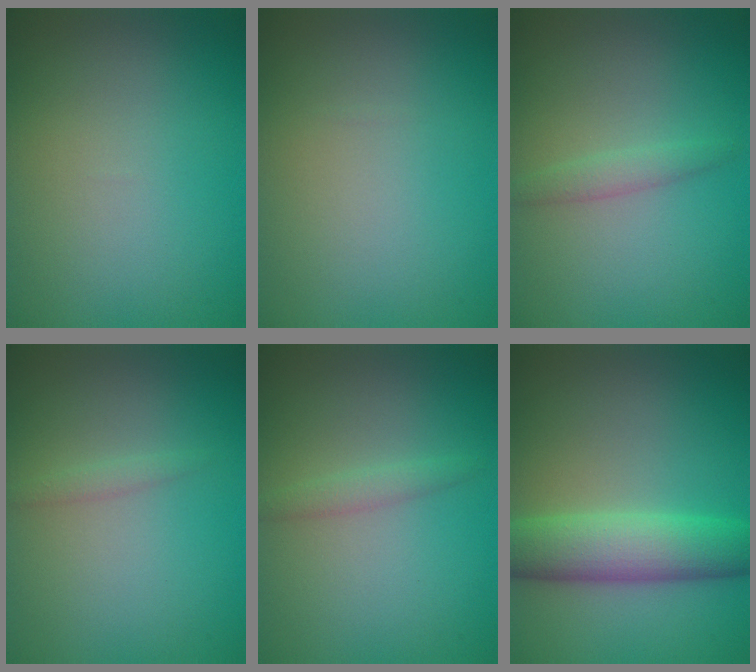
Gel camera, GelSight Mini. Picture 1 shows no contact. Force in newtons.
{"total": 0.0}
{"total": 1.4, "press": 1.4, "slide": 0.1}
{"total": 0.7, "press": 0.7, "slide": 0.1}
{"total": 1.2, "press": 1.2, "slide": 0.1}
{"total": 5.8, "press": 5.8, "slide": 0.2}